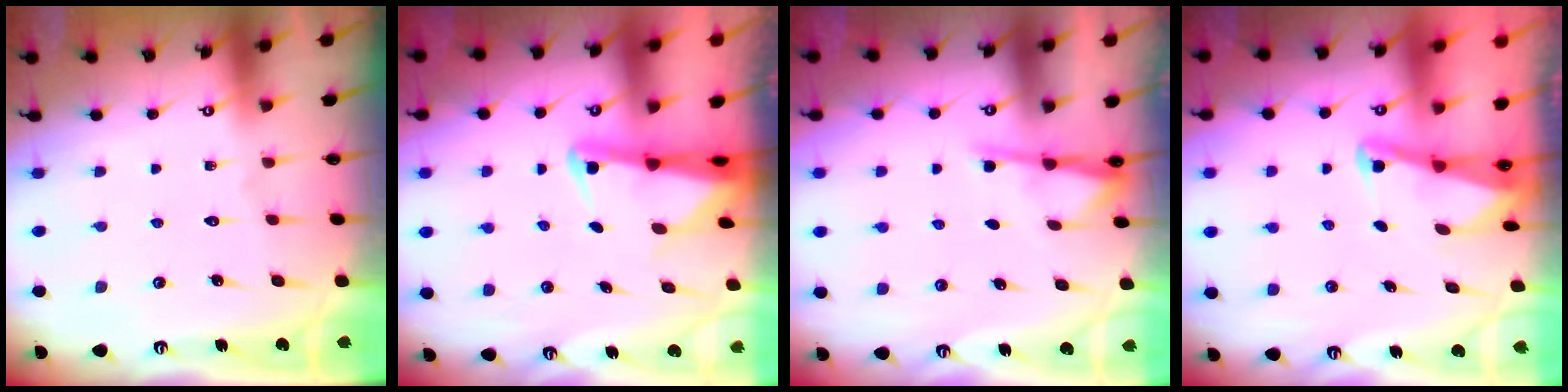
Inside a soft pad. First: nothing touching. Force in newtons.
{"total": 2.8, "press": 2.8, "slide": 0.4}
{"total": 2.8, "press": 2.7, "slide": 0.5}
{"total": 2.1, "press": 2.1, "slide": 0.3}